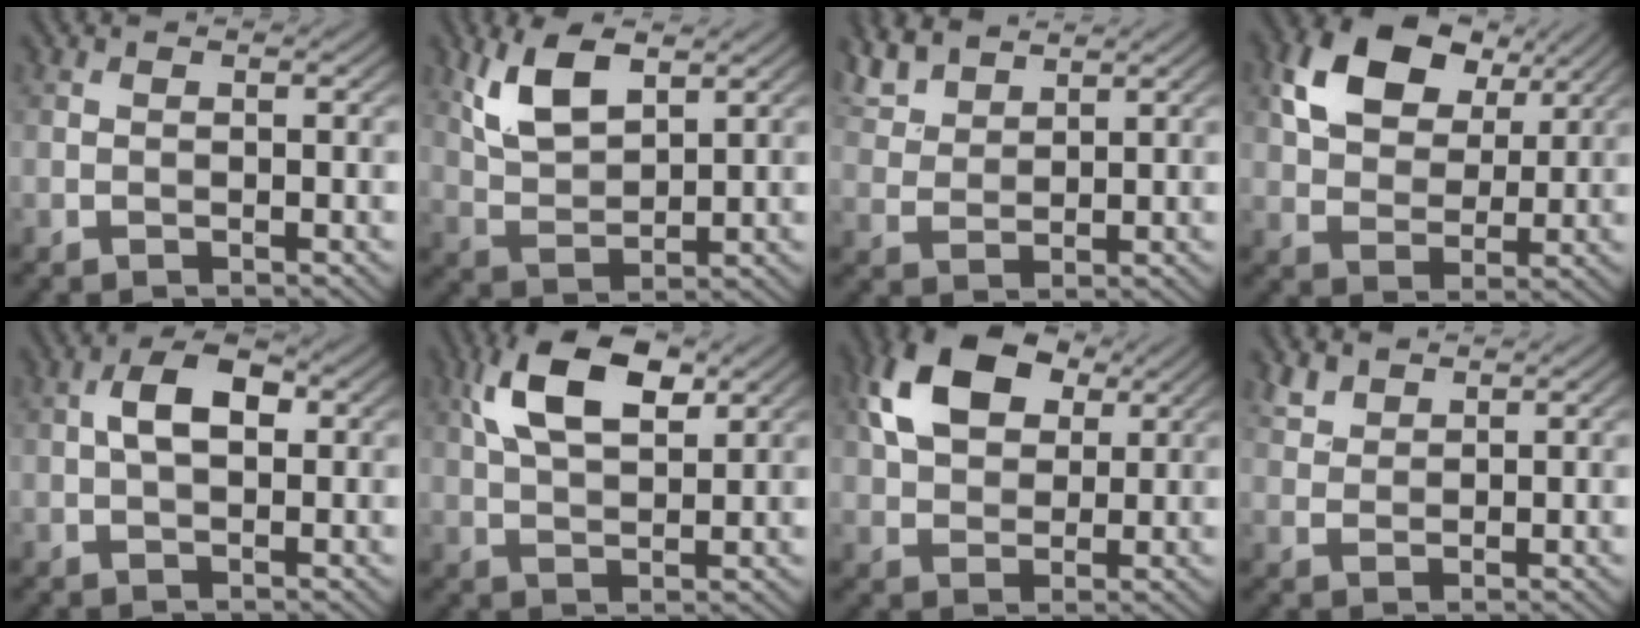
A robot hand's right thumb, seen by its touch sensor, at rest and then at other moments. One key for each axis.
{"total": 7.2, "fx": 4.1, "fy": 3.2, "fz": 5.1, "tx": -0.116, "ty": 0.000, "tz": 0.086}
{"total": 5.8, "fx": 4.7, "fy": 2.2, "fz": 2.6, "tx": -0.073, "ty": 0.012, "tz": 0.100}
{"total": 10.8, "fx": 5.2, "fy": 6.9, "fz": 6.5, "tx": -0.141, "ty": 0.007, "tz": 0.090}
{"total": 4.8, "fx": 0.8, "fy": 2.6, "fz": 3.9, "tx": -0.073, "ty": 0.009, "tz": 0.007}
{"total": 9.4, "fx": 4.2, "fy": 4.3, "fz": 7.2, "tx": -0.150, "ty": 0.017, "tz": 0.080}
{"total": 10.9, "fx": 4.4, "fy": 7.0, "fz": 7.2, "tx": -0.164, "ty": 0.020, "tz": 0.079}
{"total": 2.8, "fx": 2.3, "fy": 1.2, "fz": 1.0, "tx": -0.026, "ty": 0.003, "tz": 0.055}